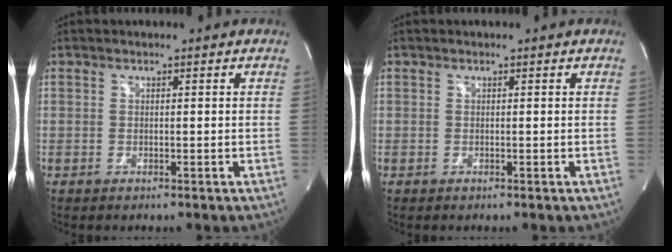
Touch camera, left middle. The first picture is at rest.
{"total": 0.0}